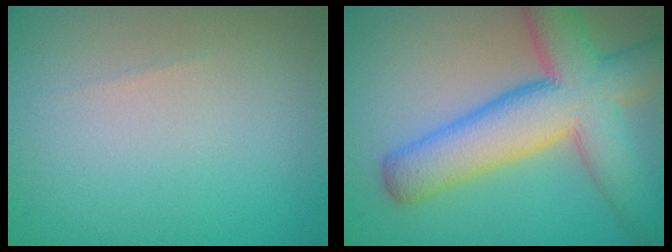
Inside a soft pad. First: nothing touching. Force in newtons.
{"total": 10.2, "press": 10.2, "slide": 0.5}